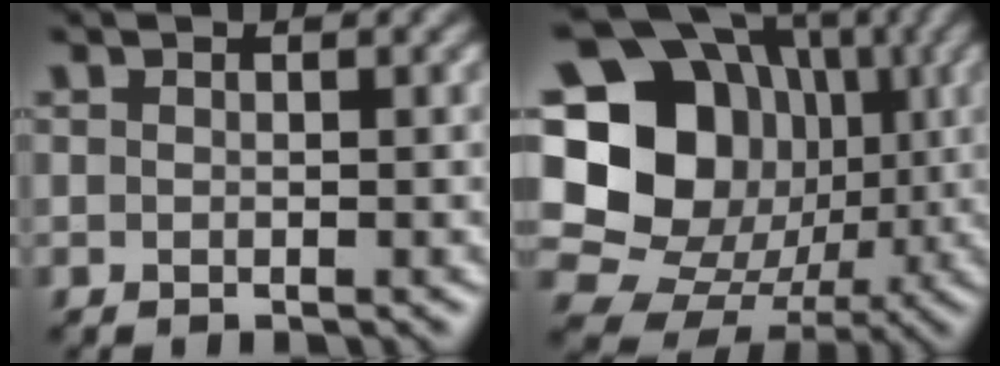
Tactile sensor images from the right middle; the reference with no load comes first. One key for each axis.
{"total": 21.3, "fx": 2.6, "fy": 19.0, "fz": 9.3, "tx": -0.197, "ty": 0.051, "tz": 0.021}